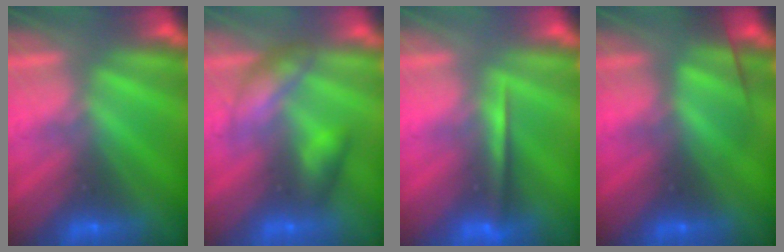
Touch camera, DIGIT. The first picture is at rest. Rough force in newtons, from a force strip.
{"total": 2.5}
{"total": 1.3}
{"total": 2.9}